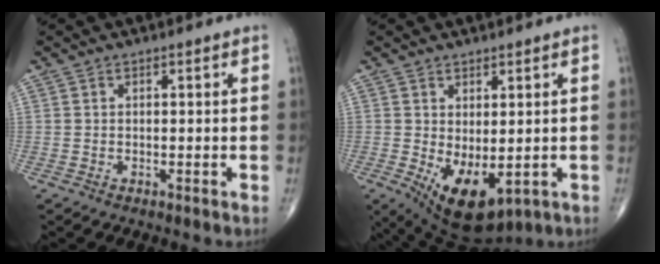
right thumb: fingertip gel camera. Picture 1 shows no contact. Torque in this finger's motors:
{"motor_torque": [-0.21, 0.99, 0.67, 0.38, 0.30]}